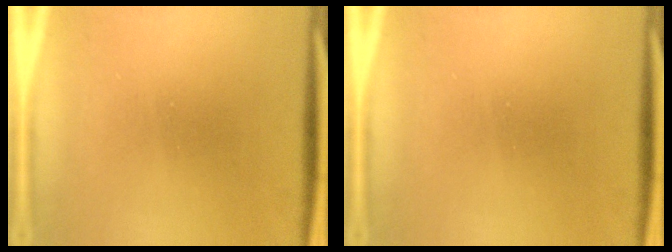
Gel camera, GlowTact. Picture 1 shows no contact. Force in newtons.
{"total": 0.0}